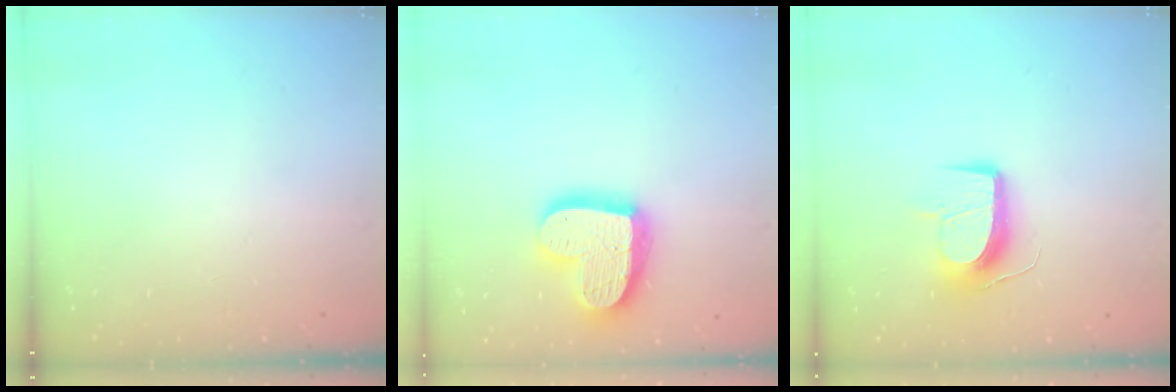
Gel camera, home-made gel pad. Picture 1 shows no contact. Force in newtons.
{"total": 19.6, "press": 19.5, "slide": 1.4}
{"total": 11.6, "press": 11.6, "slide": 0.1}